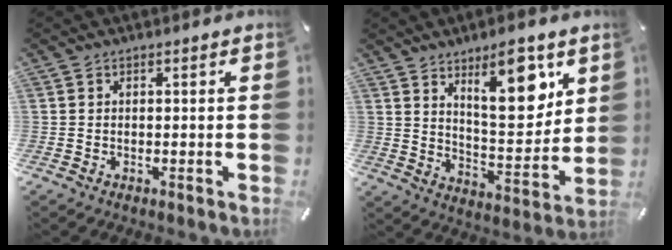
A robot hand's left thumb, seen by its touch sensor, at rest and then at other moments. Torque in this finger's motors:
{"motor_torque": [1.88, 1.90, 1.20, -1.19, 0.20]}